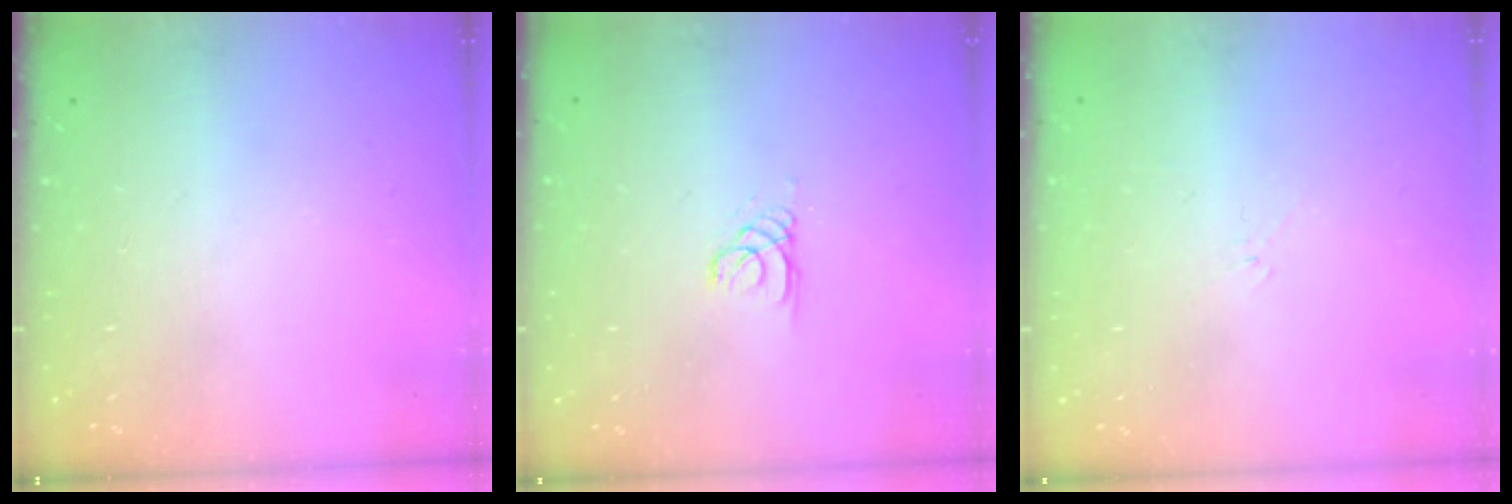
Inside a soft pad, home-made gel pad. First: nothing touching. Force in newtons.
{"total": 0.8, "press": 0.8, "slide": 0.1}
{"total": 2.6, "press": 2.5, "slide": 0.6}